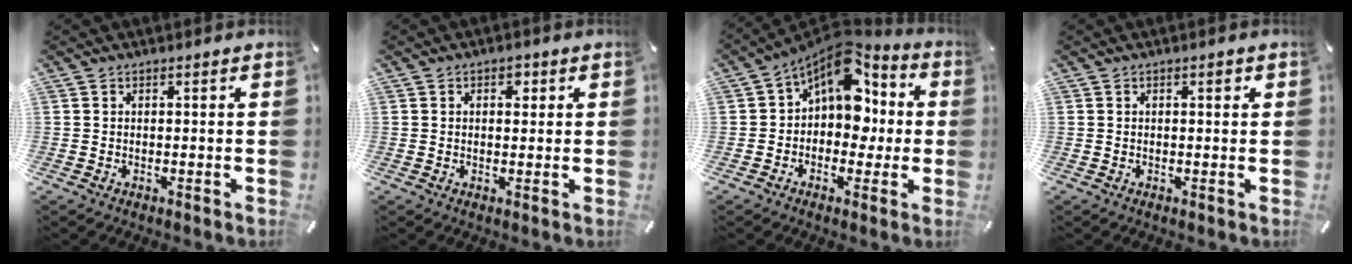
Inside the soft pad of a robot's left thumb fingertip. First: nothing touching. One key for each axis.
{"total": 2.3, "fx": 0.7, "fy": 1.7, "fz": 1.3, "tx": -0.013, "ty": 0.002, "tz": 0.006}
{"total": 12.9, "fx": 5.0, "fy": 8.8, "fz": 8.1, "tx": -0.128, "ty": -0.040, "tz": 0.089}
{"total": 1.1, "fx": 0.4, "fy": 0.6, "fz": 0.9, "tx": -0.010, "ty": 0.000, "tz": 0.004}